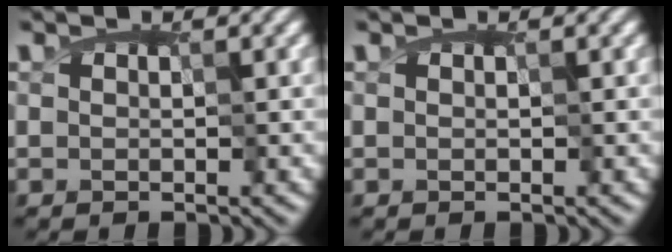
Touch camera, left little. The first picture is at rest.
{"total": 0.0}